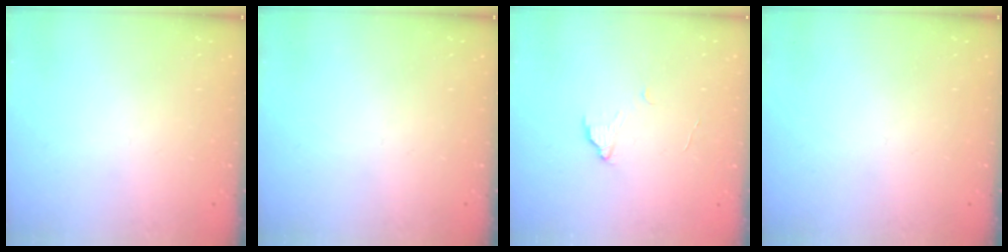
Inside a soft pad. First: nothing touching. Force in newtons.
{"total": 0.0}
{"total": 3.4, "press": 3.4, "slide": 0.3}
{"total": 0.0}